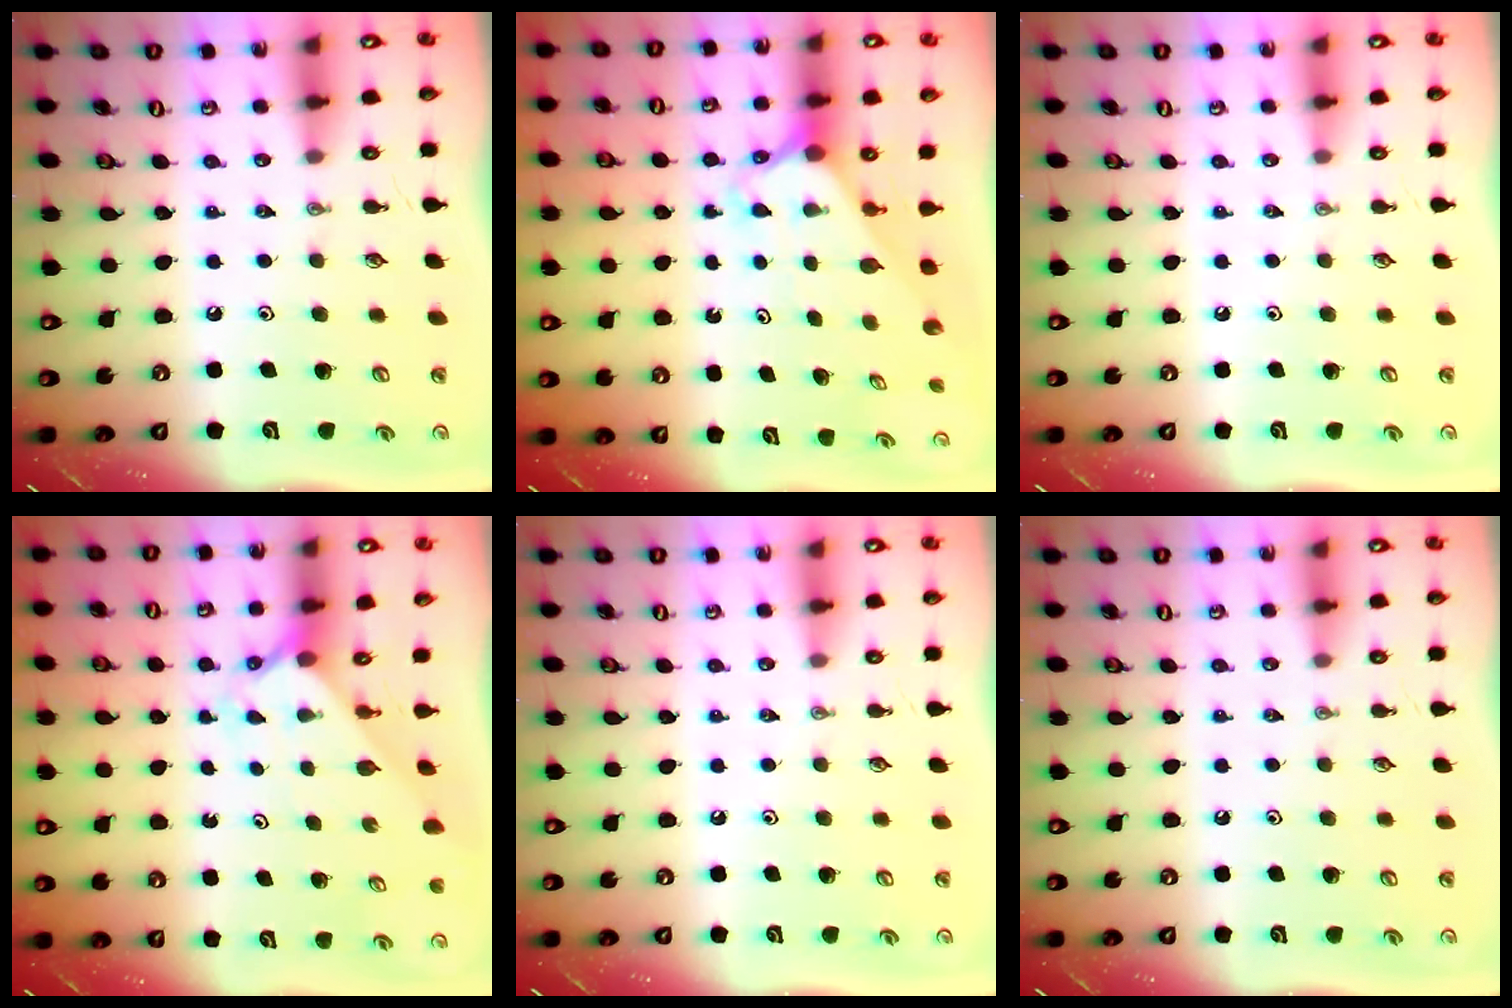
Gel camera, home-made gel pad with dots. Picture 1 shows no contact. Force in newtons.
{"total": 2.3, "press": 2.3, "slide": 0.2}
{"total": 0.0}
{"total": 2.0, "press": 2.0, "slide": 0.2}
{"total": 0.0}
{"total": 0.0}